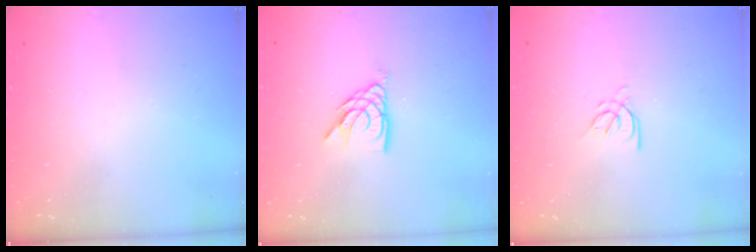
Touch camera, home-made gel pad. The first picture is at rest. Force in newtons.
{"total": 7.9, "press": 7.8, "slide": 0.6}
{"total": 3.7, "press": 3.6, "slide": 0.7}